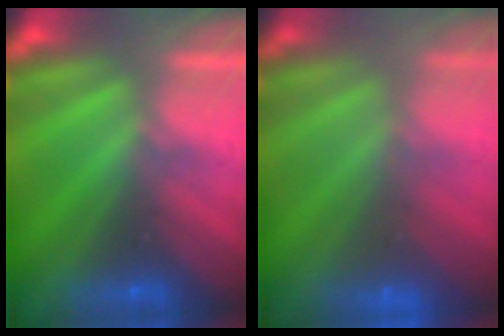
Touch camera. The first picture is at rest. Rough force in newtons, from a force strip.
{"total": 2.9}